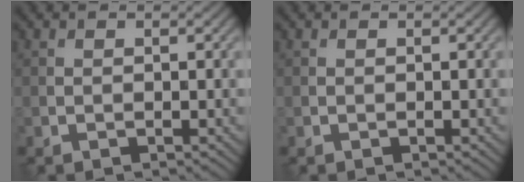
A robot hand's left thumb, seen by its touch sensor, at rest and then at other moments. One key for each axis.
{"total": 0.0}